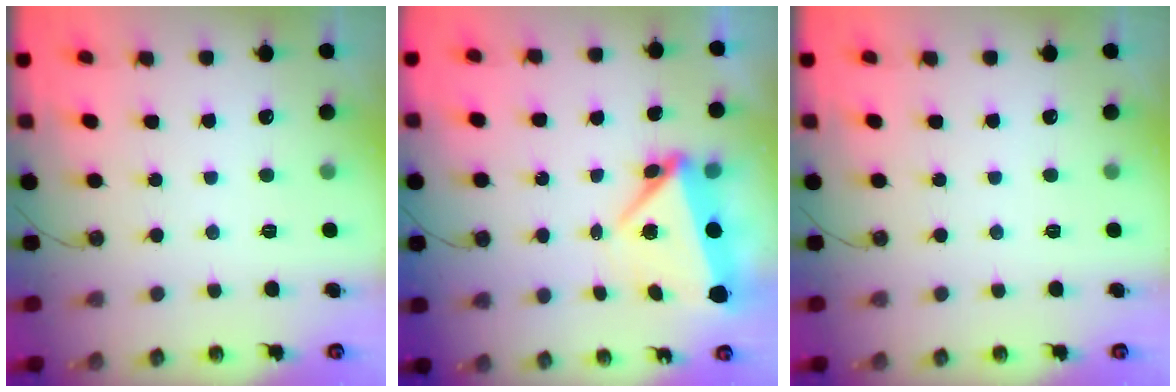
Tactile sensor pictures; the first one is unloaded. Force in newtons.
{"total": 6.5, "press": 6.5, "slide": 0.5}
{"total": 0.0}